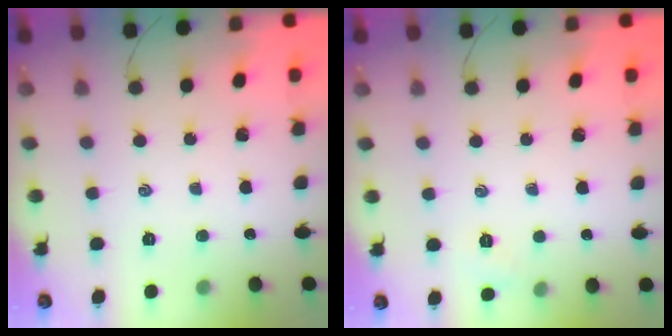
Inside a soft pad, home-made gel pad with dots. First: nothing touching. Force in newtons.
{"total": 4.0, "press": 3.8, "slide": 1.2}